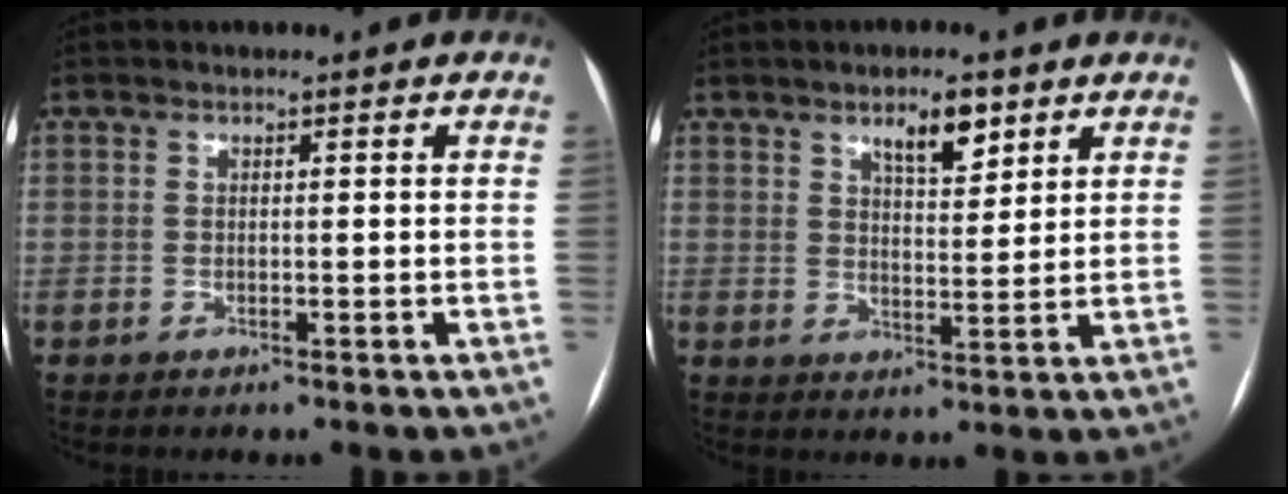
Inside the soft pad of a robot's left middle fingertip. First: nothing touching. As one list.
[{"total": 5.5, "force": [3.6, 1.9, 3.8], "torque": [-0.061, 0.001, 0.058]}]